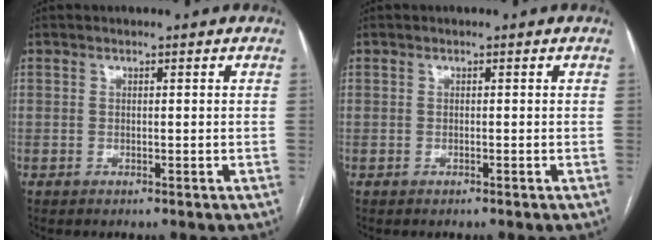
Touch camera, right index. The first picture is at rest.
{"total": 0.0}